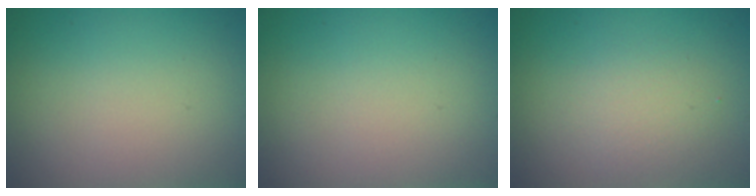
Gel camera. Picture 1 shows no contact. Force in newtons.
{"total": 0.0}
{"total": 1.9, "press": 1.9, "slide": 0.1}